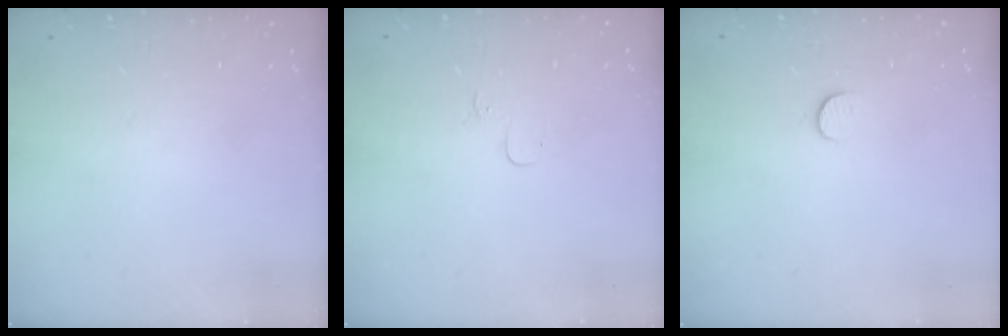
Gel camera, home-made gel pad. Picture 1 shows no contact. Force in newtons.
{"total": 2.9, "press": 2.8, "slide": 0.3}
{"total": 4.9, "press": 4.8, "slide": 0.6}